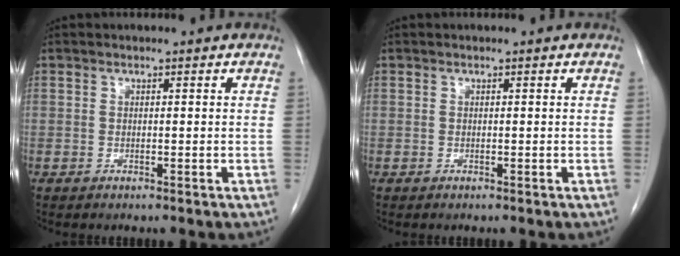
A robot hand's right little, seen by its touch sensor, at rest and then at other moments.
{"total": 0.0}